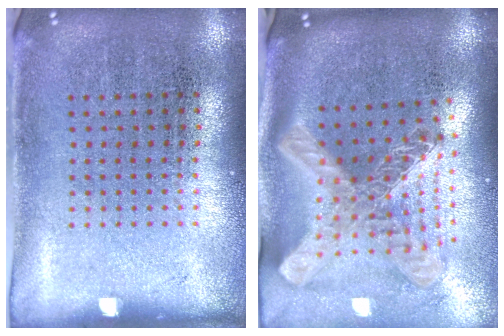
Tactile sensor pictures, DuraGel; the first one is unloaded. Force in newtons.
{"total": 3.0, "press": 2.1, "slide": 2.2}